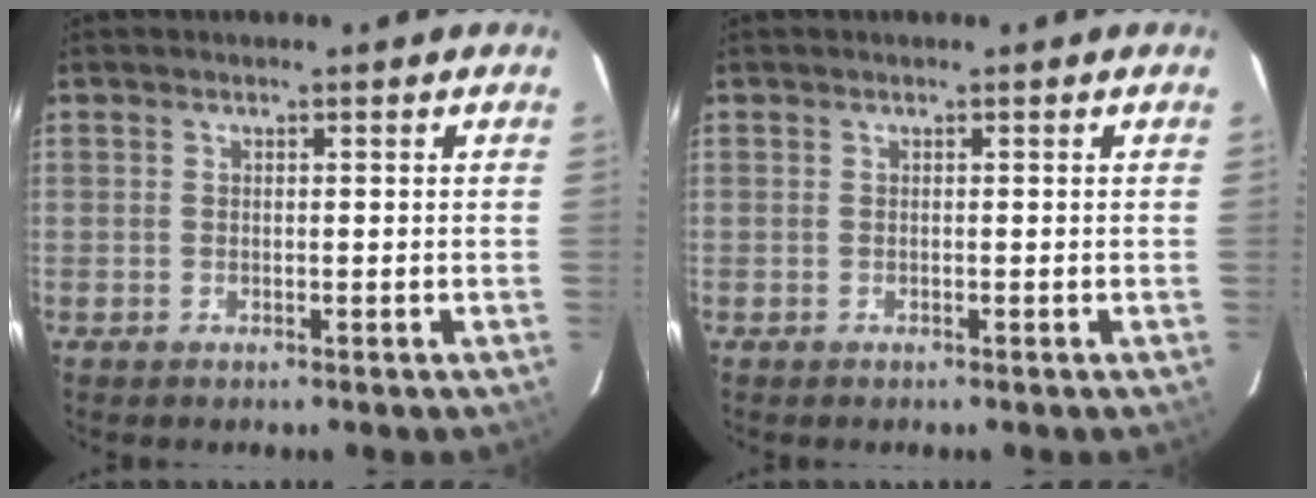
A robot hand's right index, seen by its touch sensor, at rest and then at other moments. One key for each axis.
{"total": 0.0}